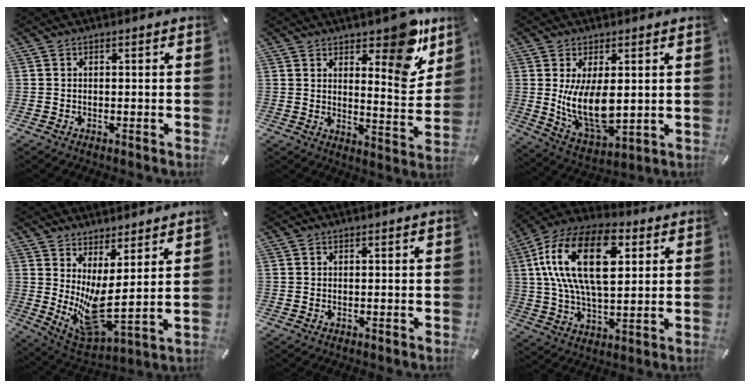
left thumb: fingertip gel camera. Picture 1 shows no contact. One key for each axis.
{"total": 12.5, "fx": 9.1, "fy": 4.7, "fz": 7.2, "tx": -0.060, "ty": -0.086, "tz": 0.154}
{"total": 12.2, "fx": 1.9, "fy": 6.2, "fz": 10.3, "tx": -0.206, "ty": -0.028, "tz": 0.033}
{"total": 9.0, "fx": 2.5, "fy": 3.2, "fz": 8.0, "tx": -0.152, "ty": -0.062, "tz": 0.052}
{"total": 0.0}
{"total": 21.7, "fx": 6.7, "fy": 11.8, "fz": 16.9, "tx": -0.349, "ty": -0.004, "tz": 0.105}